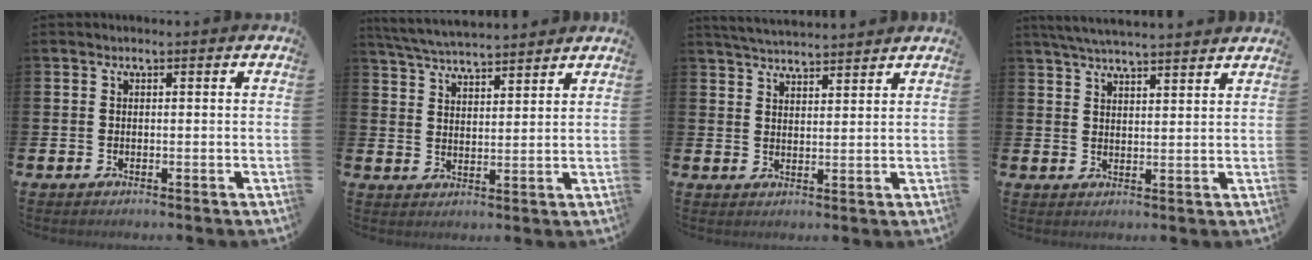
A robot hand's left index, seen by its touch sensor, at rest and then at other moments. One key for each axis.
{"total": 5.3, "fx": 5.2, "fy": 0.2, "fz": 0.8, "tx": -0.033, "ty": -0.028, "tz": 0.093}
{"total": 4.1, "fx": 4.1, "fy": 0.1, "fz": 0.2, "tx": -0.015, "ty": -0.022, "tz": 0.074}
{"total": 4.7, "fx": 4.6, "fy": -0.2, "fz": 0.9, "tx": -0.035, "ty": -0.016, "tz": 0.085}